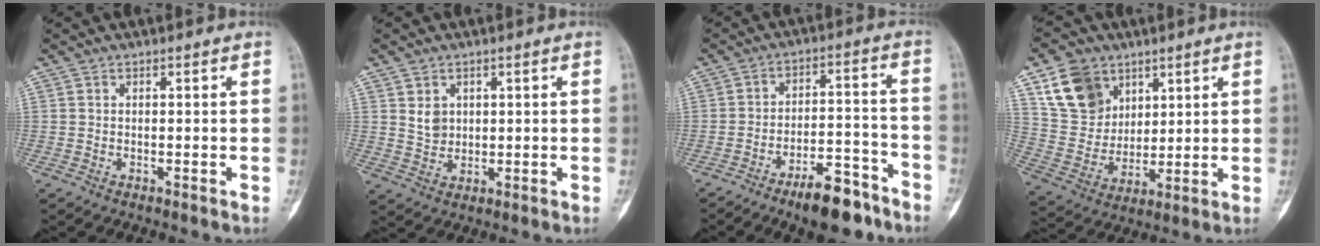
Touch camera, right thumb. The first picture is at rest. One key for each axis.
{"total": 4.0, "fx": 1.4, "fy": 3.2, "fz": 2.0, "tx": -0.019, "ty": -0.012, "tz": 0.034}
{"total": 11.7, "fx": -8.2, "fy": 4.1, "fz": 7.2, "tx": -0.094, "ty": 0.069, "tz": -0.130}
{"total": 13.3, "fx": 7.2, "fy": 9.9, "fz": 5.3, "tx": -0.075, "ty": -0.028, "tz": 0.148}